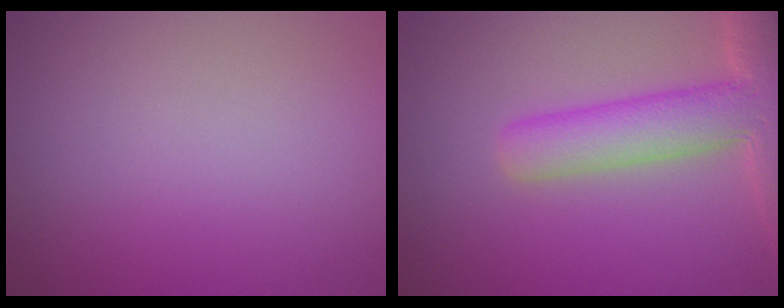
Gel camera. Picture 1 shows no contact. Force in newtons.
{"total": 7.0, "press": 7.0, "slide": 0.5}